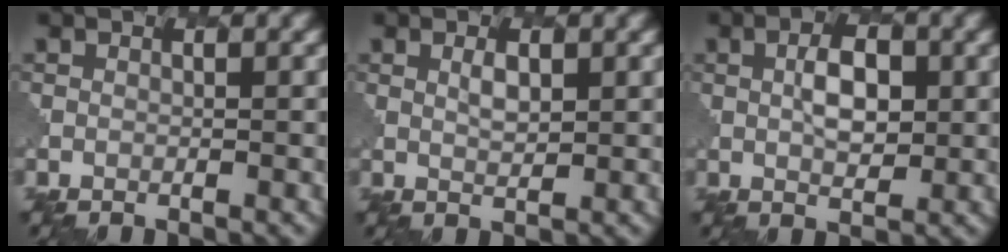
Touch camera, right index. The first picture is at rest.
{"total": 1.4, "force": [0.7, 0.5, 1.1], "torque": [-0.023, 0.001, 0.015]}
{"total": 3.6, "force": [0.6, 1.9, 3.0], "torque": [-0.057, 0.004, 0.009]}